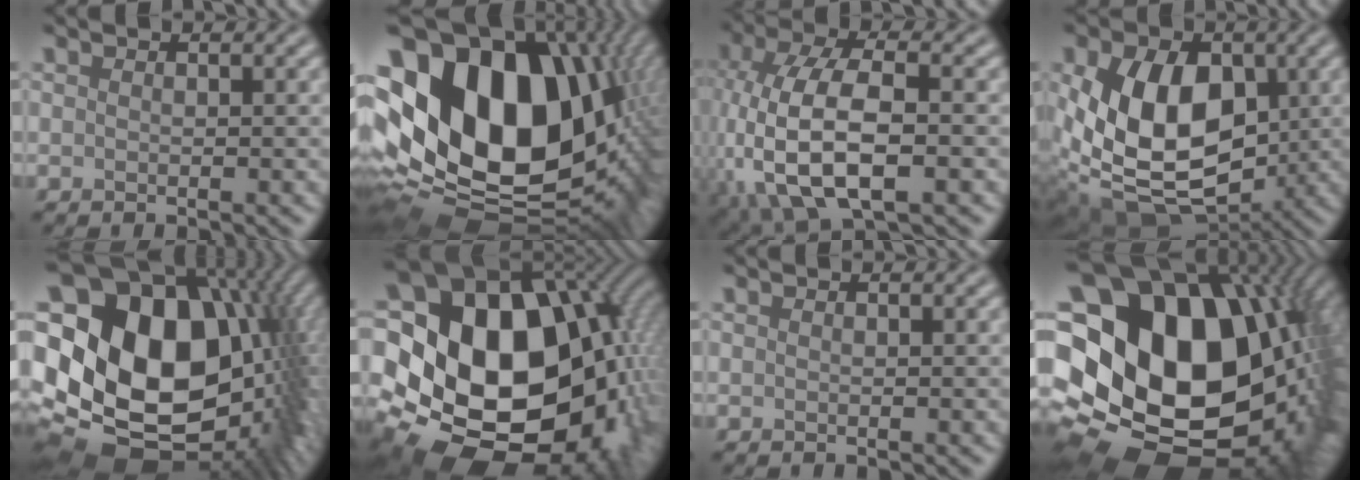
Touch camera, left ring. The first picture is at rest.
{"total": 21.7, "force": [4.0, 15.2, 15.0], "torque": [-0.286, -0.012, 0.108]}
{"total": 11.8, "force": [-3.1, 5.6, 10.0], "torque": [-0.218, -0.009, -0.056]}
{"total": 12.4, "force": [0.0, 8.3, 9.2], "torque": [-0.186, -0.021, 0.003]}
{"total": 20.9, "force": [1.1, 14.4, 15.0], "torque": [-0.242, -0.013, 0.061]}
{"total": 22.2, "force": [-0.7, 16.7, 14.7], "torque": [-0.265, -0.016, 0.000]}
{"total": 0.0}
{"total": 23.0, "force": [-0.2, 16.8, 15.6], "torque": [-0.264, -0.035, -0.010]}